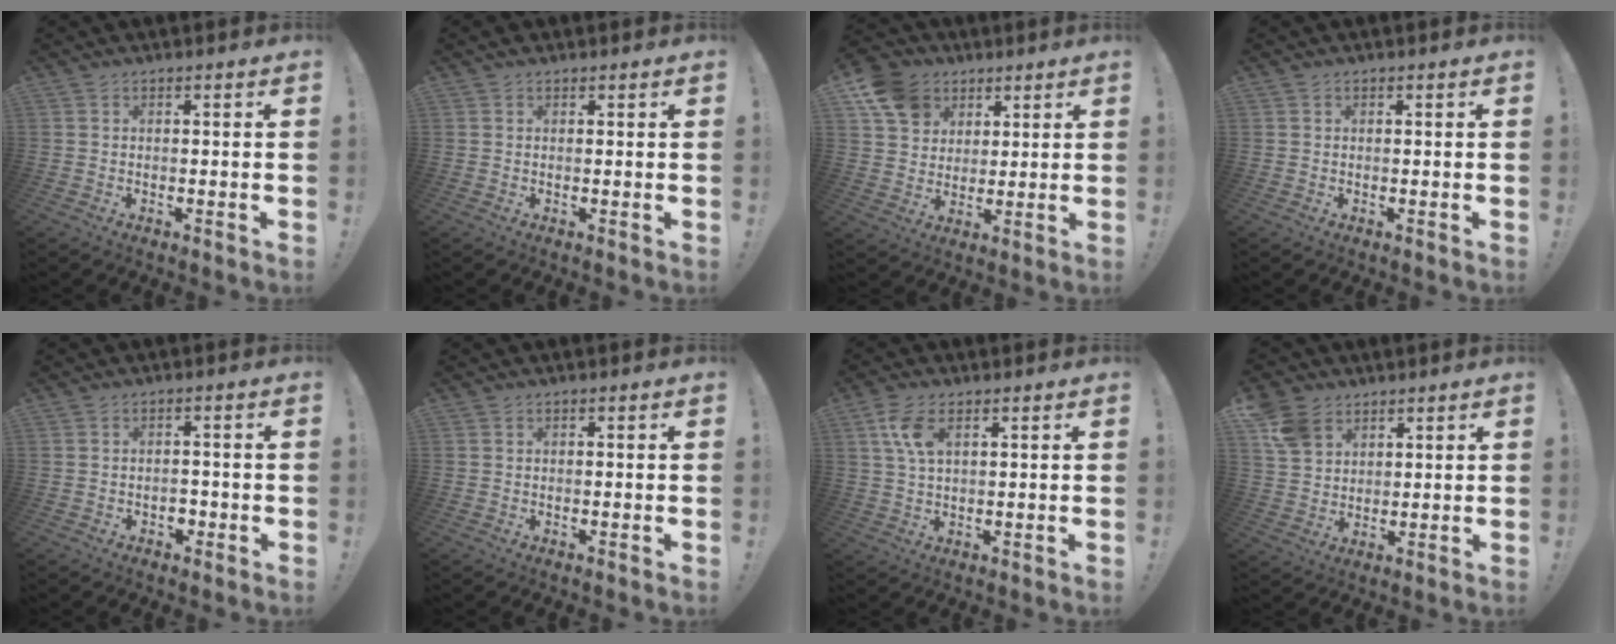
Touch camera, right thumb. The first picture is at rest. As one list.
[{"total": 0.9, "force": [0.9, 0.2, 0.1], "torque": [0.012, -0.006, 0.014]}, {"total": 12.1, "force": [5.8, 9.6, 4.6], "torque": [-0.071, -0.030, 0.117]}, {"total": 0.0}, {"total": 2.5, "force": [-1.0, 1.9, 1.2], "torque": [-0.003, -0.008, -0.022]}, {"total": 0.0}, {"total": 7.2, "force": [2.9, 3.6, 5.6], "torque": [-0.110, -0.002, 0.052]}, {"total": 8.8, "force": [5.1, 6.3, 3.5], "torque": [-0.056, -0.021, 0.104]}]